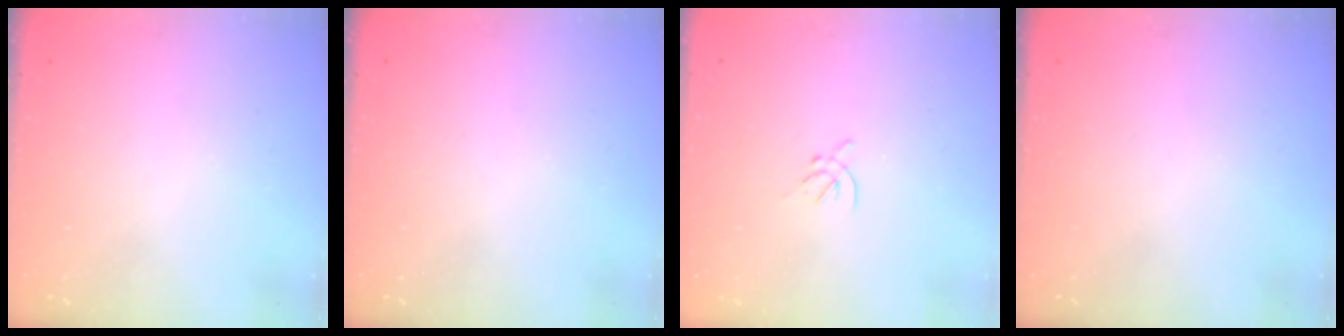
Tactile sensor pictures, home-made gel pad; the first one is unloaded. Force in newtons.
{"total": 0.0}
{"total": 1.4, "press": 1.3, "slide": 0.5}
{"total": 0.0}